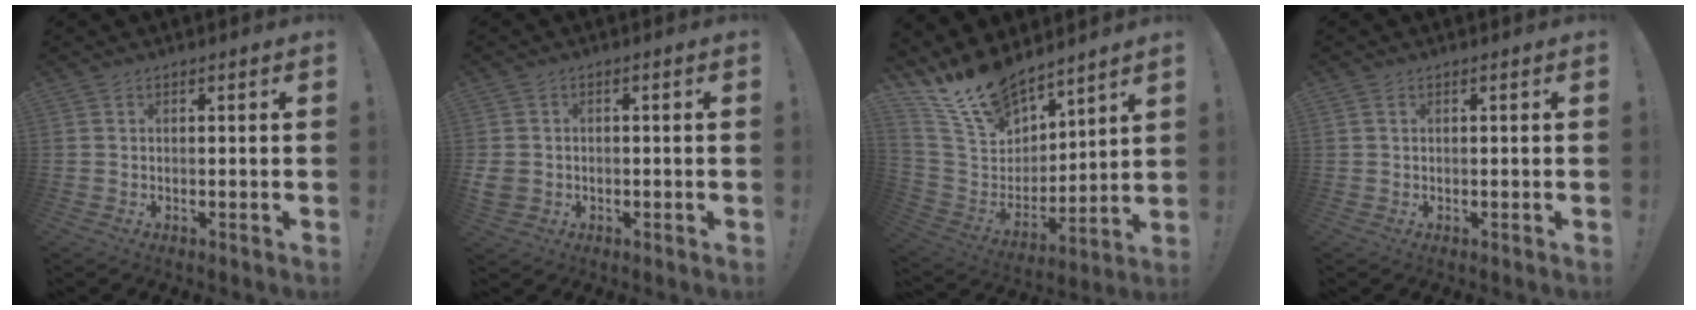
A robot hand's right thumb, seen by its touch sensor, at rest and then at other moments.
{"total": 3.7, "force": [0.0, 3.3, 1.6], "torque": [-0.034, -0.004, 0.001]}
{"total": 18.2, "force": [15.1, 7.6, 6.8], "torque": [-0.149, -0.103, 0.284]}
{"total": 1.0, "force": [0.6, 0.6, 0.6], "torque": [-0.011, 0.001, 0.011]}